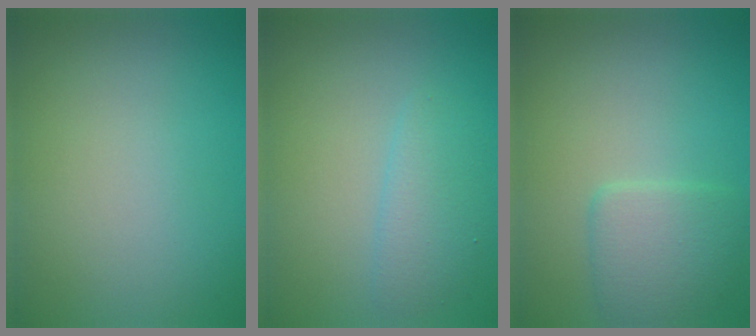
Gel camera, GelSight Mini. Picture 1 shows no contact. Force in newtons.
{"total": 2.4, "press": 2.4, "slide": 0.1}
{"total": 2.8, "press": 2.8, "slide": 0.1}